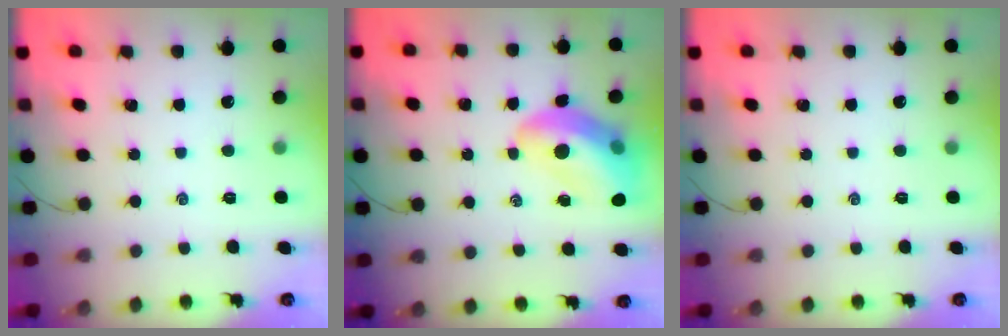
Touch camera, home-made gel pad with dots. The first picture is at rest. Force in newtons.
{"total": 14.2, "press": 13.7, "slide": 3.7}
{"total": 0.0}